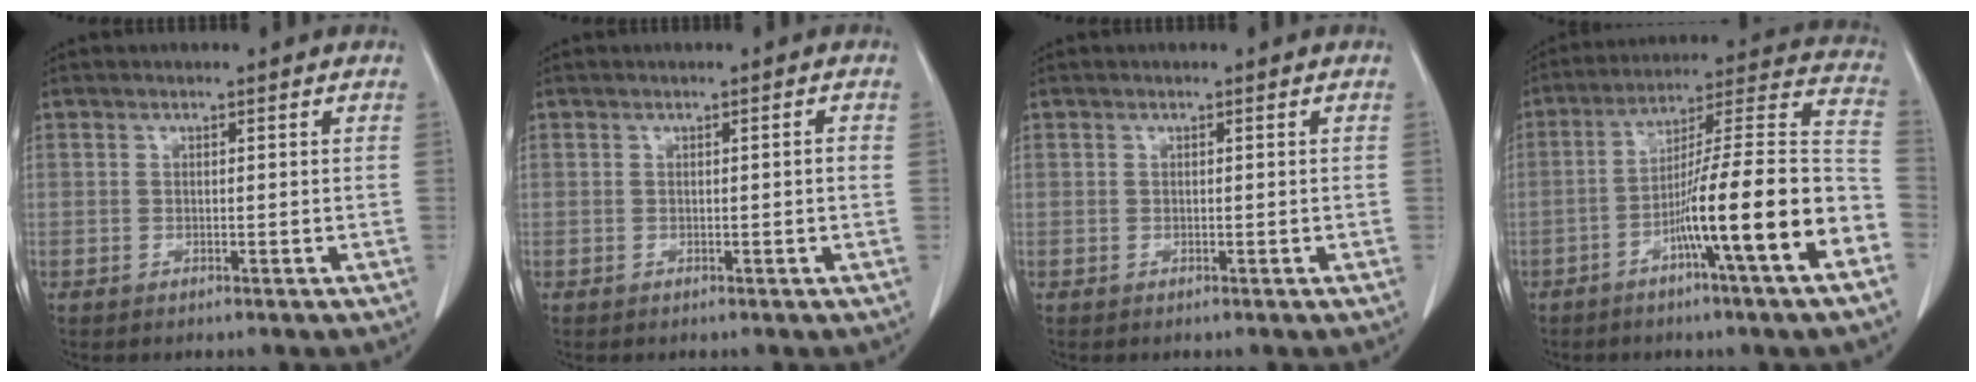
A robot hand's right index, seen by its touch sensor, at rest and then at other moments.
{"total": 0.9, "force": [-0.1, -0.1, 0.9], "torque": [-0.012, 0.000, 0.001]}
{"total": 0.0}
{"total": 18.6, "force": [-7.2, -0.4, 17.1], "torque": [-0.239, 0.011, -0.119]}